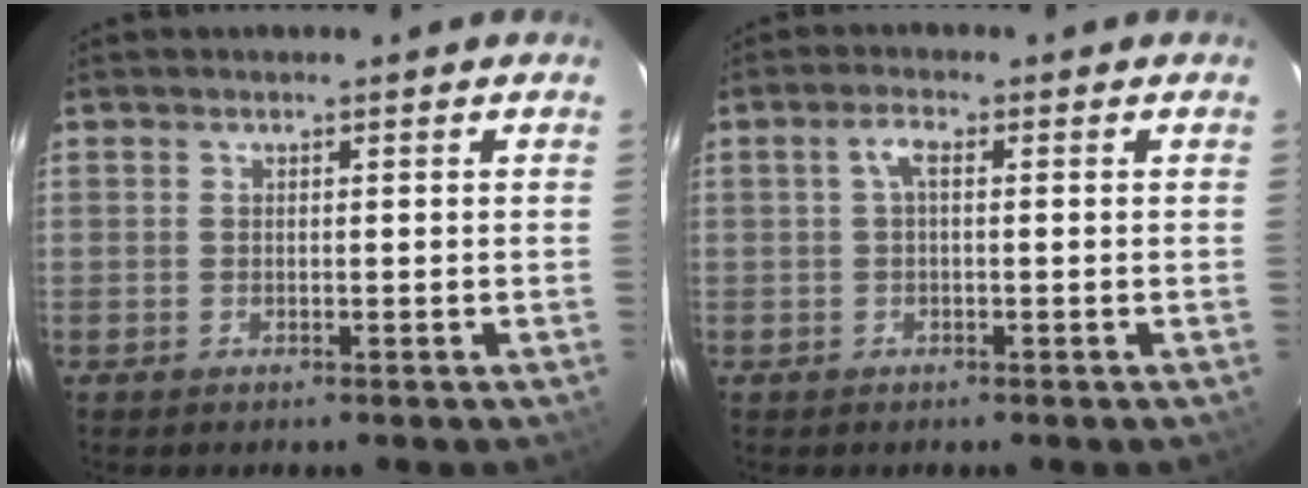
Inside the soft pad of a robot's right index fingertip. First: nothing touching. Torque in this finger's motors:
{"motor_torque": [0.36, -0.06, 0.19, 0.05]}